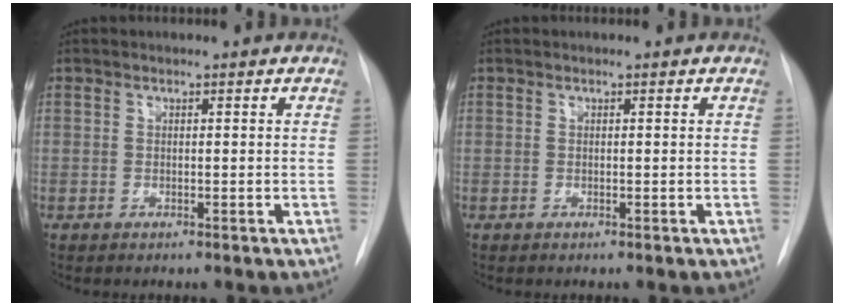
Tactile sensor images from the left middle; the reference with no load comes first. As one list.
[{"total": 0.0}]